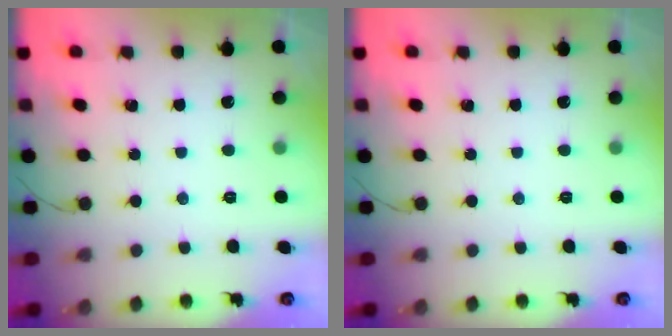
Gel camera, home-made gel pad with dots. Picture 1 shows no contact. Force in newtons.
{"total": 0.0}